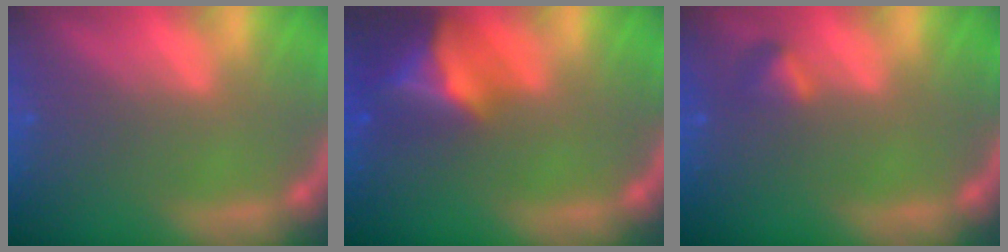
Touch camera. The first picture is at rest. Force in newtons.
{"total": 7.5}
{"total": 1.4}